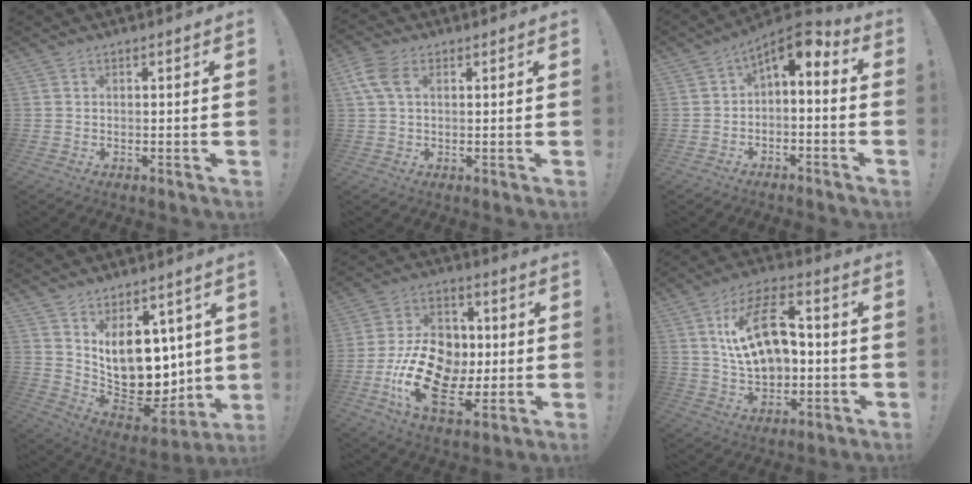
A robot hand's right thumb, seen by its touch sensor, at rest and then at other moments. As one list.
[{"total": 7.1, "force": [2.2, 4.6, 5.0], "torque": [-0.103, 0.004, 0.043]}, {"total": 5.4, "force": [0.8, 2.1, 4.9], "torque": [-0.070, -0.011, 0.015]}, {"total": 15.7, "force": [4.7, 10.5, 10.6], "torque": [-0.184, -0.057, 0.103]}, {"total": 21.0, "force": [-4.1, 14.4, 14.7], "torque": [-0.272, 0.018, -0.055]}, {"total": 18.7, "force": [2.6, 11.7, 14.4], "torque": [-0.245, 0.002, 0.045]}]